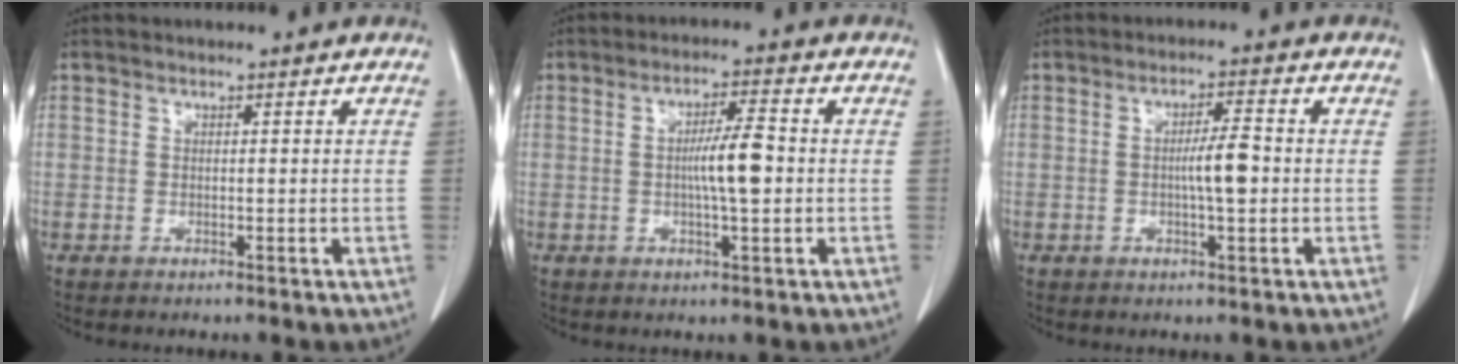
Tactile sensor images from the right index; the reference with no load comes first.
{"total": 5.9, "force": [-0.4, 0.5, 5.9], "torque": [-0.105, 0.004, -0.009]}
{"total": 4.5, "force": [-0.5, 0.4, 4.4], "torque": [-0.076, 0.002, -0.008]}